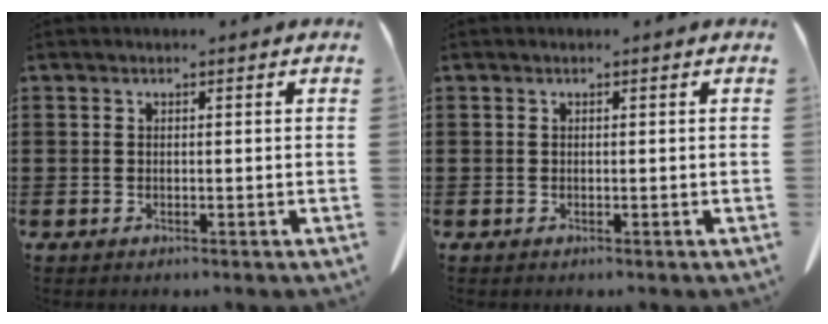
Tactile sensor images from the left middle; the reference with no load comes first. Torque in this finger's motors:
{"motor_torque": [-0.21, 0.07, 0.05, -0.01]}